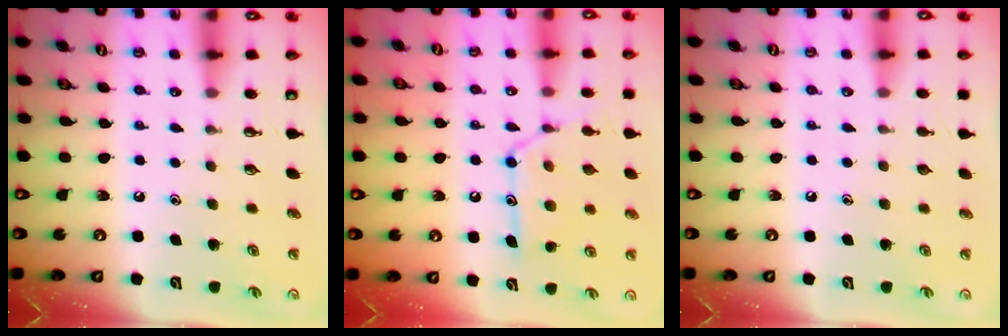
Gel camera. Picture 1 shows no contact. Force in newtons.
{"total": 14.1, "press": 14.1, "slide": 1.2}
{"total": 0.0}